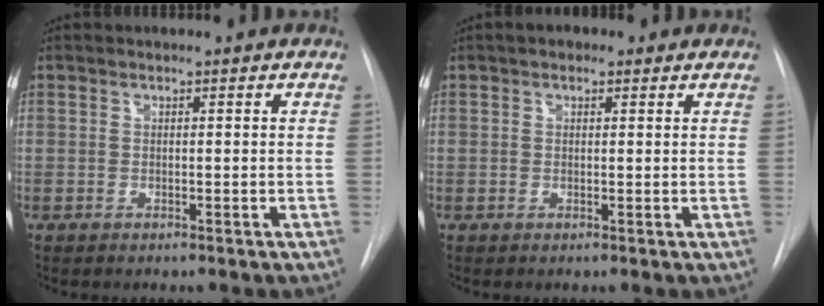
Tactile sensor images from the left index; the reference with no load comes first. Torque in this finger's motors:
{"motor_torque": [0.21, -0.01, -0.19, 0.01]}